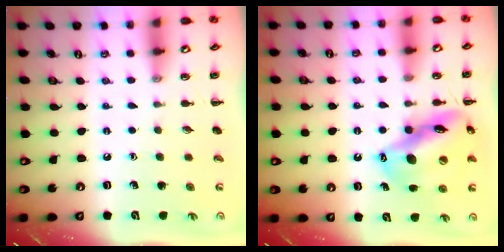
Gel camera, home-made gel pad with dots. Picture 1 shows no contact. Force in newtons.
{"total": 15.2, "press": 14.7, "slide": 4.2}